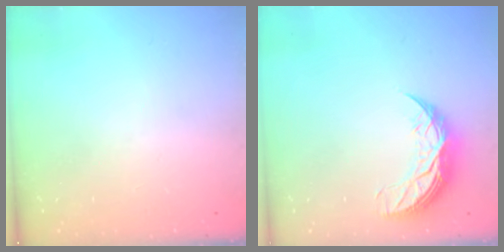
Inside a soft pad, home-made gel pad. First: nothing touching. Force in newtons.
{"total": 9.7, "press": 9.7, "slide": 0.5}